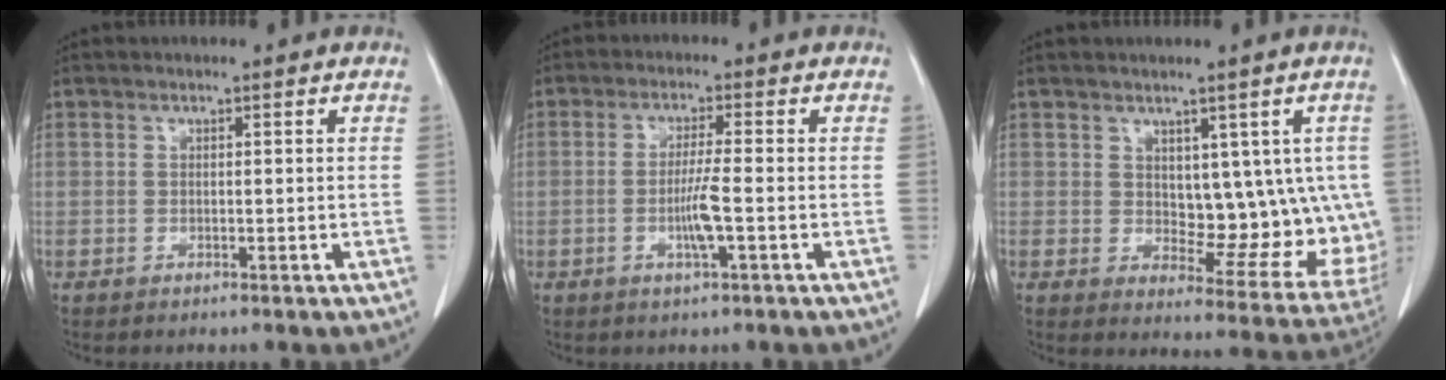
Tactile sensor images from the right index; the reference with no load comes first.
{"total": 4.7, "force": [-1.2, -0.3, 4.5], "torque": [-0.088, -0.008, -0.023]}
{"total": 11.4, "force": [1.9, 6.5, 9.2], "torque": [-0.089, 0.003, 0.040]}